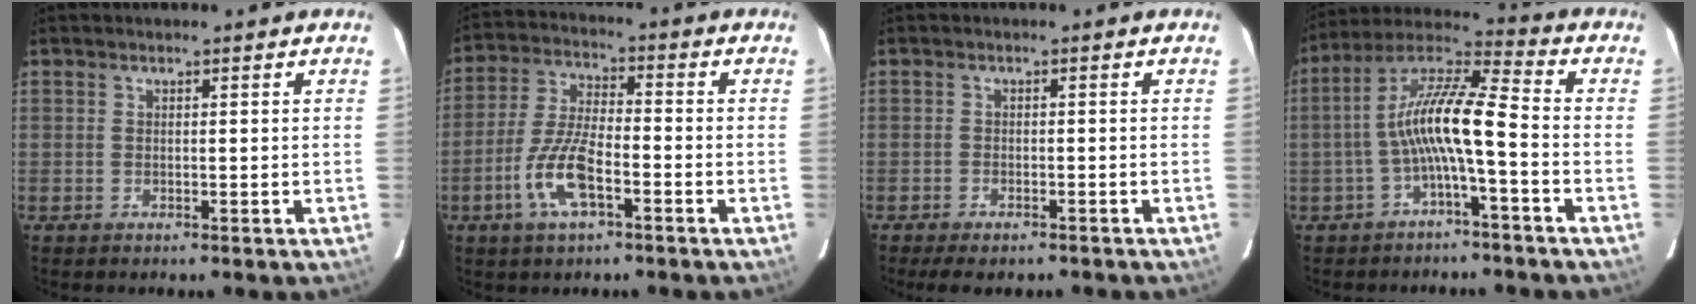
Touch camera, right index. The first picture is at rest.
{"total": 10.4, "force": [-4.7, 3.4, 8.7], "torque": [-0.187, -0.002, -0.090]}
{"total": 5.7, "force": [-4.6, 1.8, 2.7], "torque": [-0.067, -0.016, -0.068]}
{"total": 11.0, "force": [-2.9, 1.4, 10.5], "torque": [-0.220, 0.022, -0.057]}